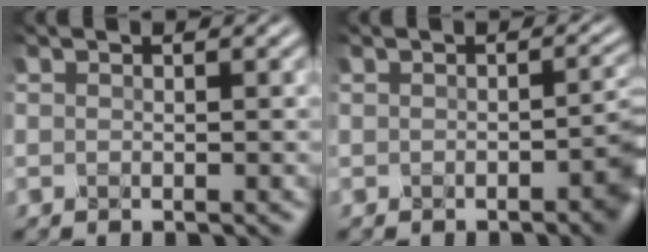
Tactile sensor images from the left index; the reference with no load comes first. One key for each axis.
{"total": 3.5, "fx": -1.5, "fy": 1.4, "fz": 2.8, "tx": -0.018, "ty": 0.002, "tz": -0.023}